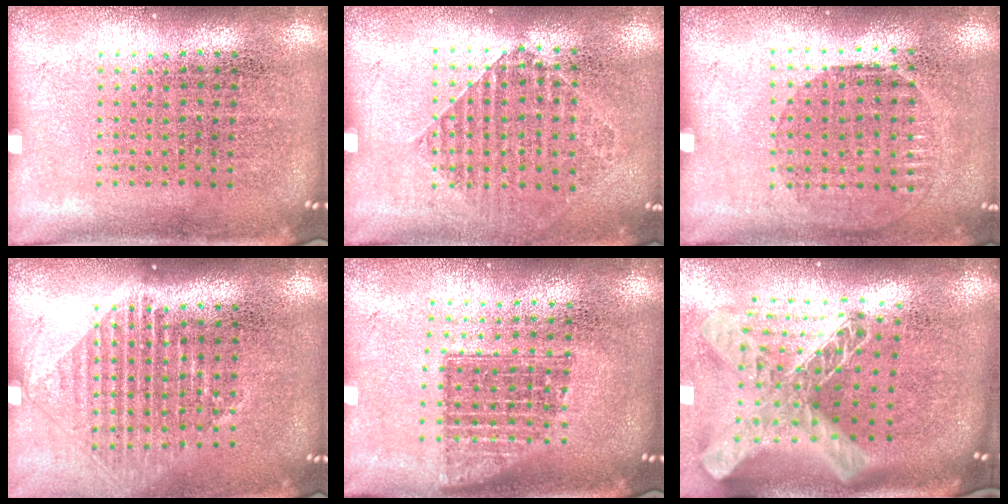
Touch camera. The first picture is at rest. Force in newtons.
{"total": 1.0, "press": 1.0, "slide": 0.2}
{"total": 0.9, "press": 0.9, "slide": 0.3}
{"total": 1.2, "press": 1.1, "slide": 0.6}
{"total": 1.4, "press": 1.1, "slide": 0.8}
{"total": 2.9, "press": 2.0, "slide": 2.1}